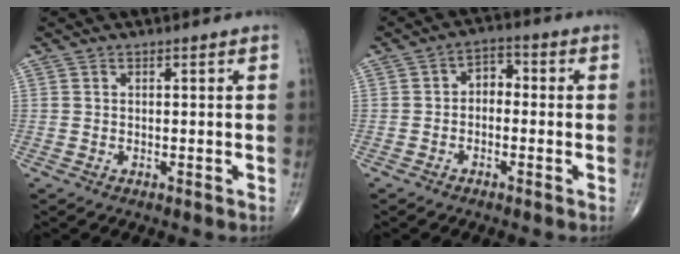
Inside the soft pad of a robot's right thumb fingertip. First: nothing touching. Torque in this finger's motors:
{"motor_torque": [-0.14, 0.07, 0.26, 0.00, 0.06]}